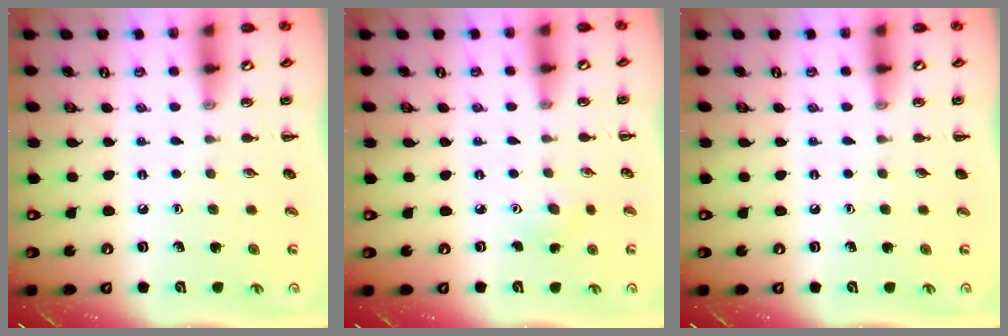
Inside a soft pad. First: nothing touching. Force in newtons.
{"total": 3.0, "press": 2.8, "slide": 0.8}
{"total": 0.0}